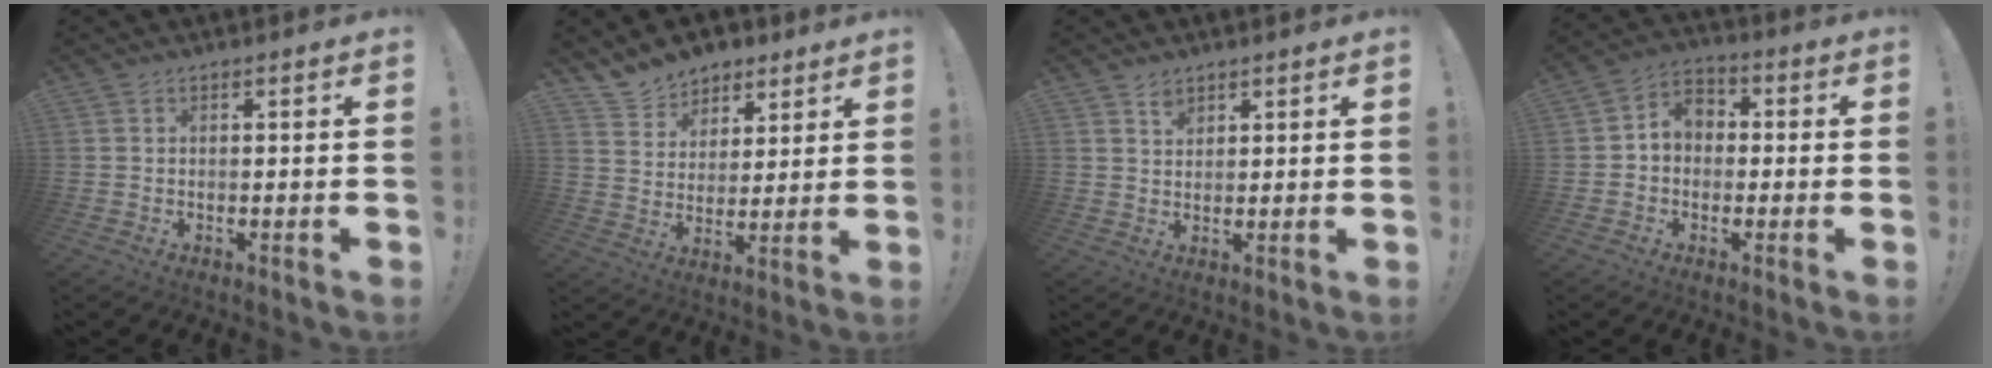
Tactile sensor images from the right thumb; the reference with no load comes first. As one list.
[{"total": 10.4, "force": [8.3, 6.1, 1.3], "torque": [-0.029, -0.066, 0.165]}, {"total": 2.8, "force": [2.2, 1.6, 0.8], "torque": [0.005, -0.021, 0.034]}, {"total": 6.4, "force": [-0.3, 5.6, 3.2], "torque": [-0.055, 0.023, -0.001]}]